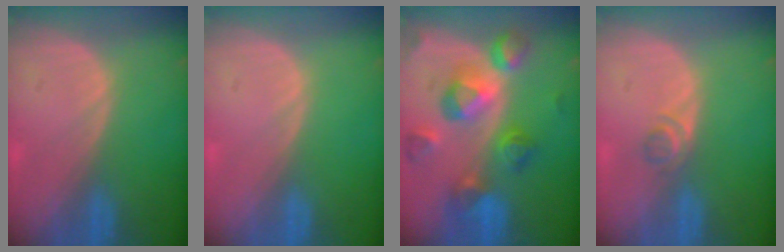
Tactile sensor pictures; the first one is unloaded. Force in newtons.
{"total": 0.0}
{"total": 10.5, "press": 9.4, "slide": 4.7}
{"total": 1.9, "press": 1.7, "slide": 0.8}